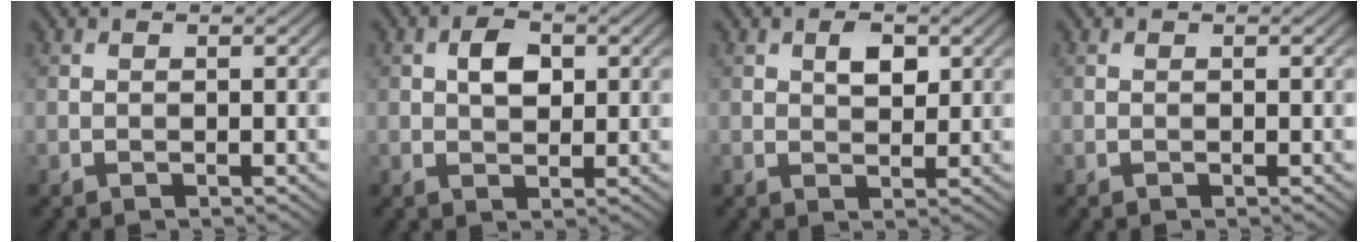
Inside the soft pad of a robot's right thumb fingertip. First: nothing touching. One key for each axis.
{"total": 3.4, "fx": 0.7, "fy": 2.1, "fz": 2.6, "tx": -0.049, "ty": 0.005, "tz": 0.010}
{"total": 2.8, "fx": 1.0, "fy": 1.5, "fz": 2.0, "tx": -0.035, "ty": -0.001, "tz": 0.018}
{"total": 0.0}